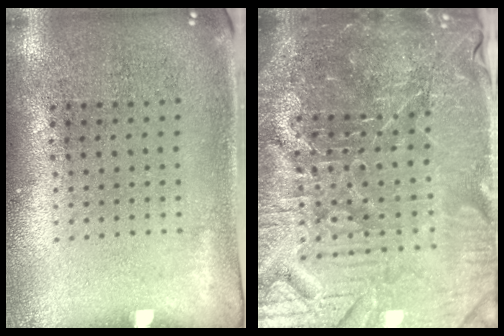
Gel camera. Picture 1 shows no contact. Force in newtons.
{"total": 6.4, "press": 5.8, "slide": 2.7}